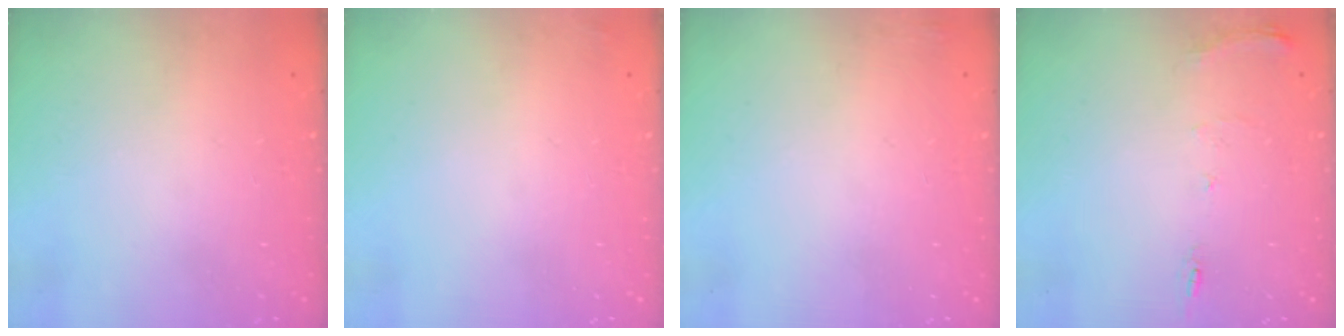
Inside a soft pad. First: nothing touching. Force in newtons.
{"total": 2.3, "press": 2.2, "slide": 0.8}
{"total": 3.9, "press": 3.6, "slide": 1.5}
{"total": 7.4, "press": 7.4, "slide": 0.8}